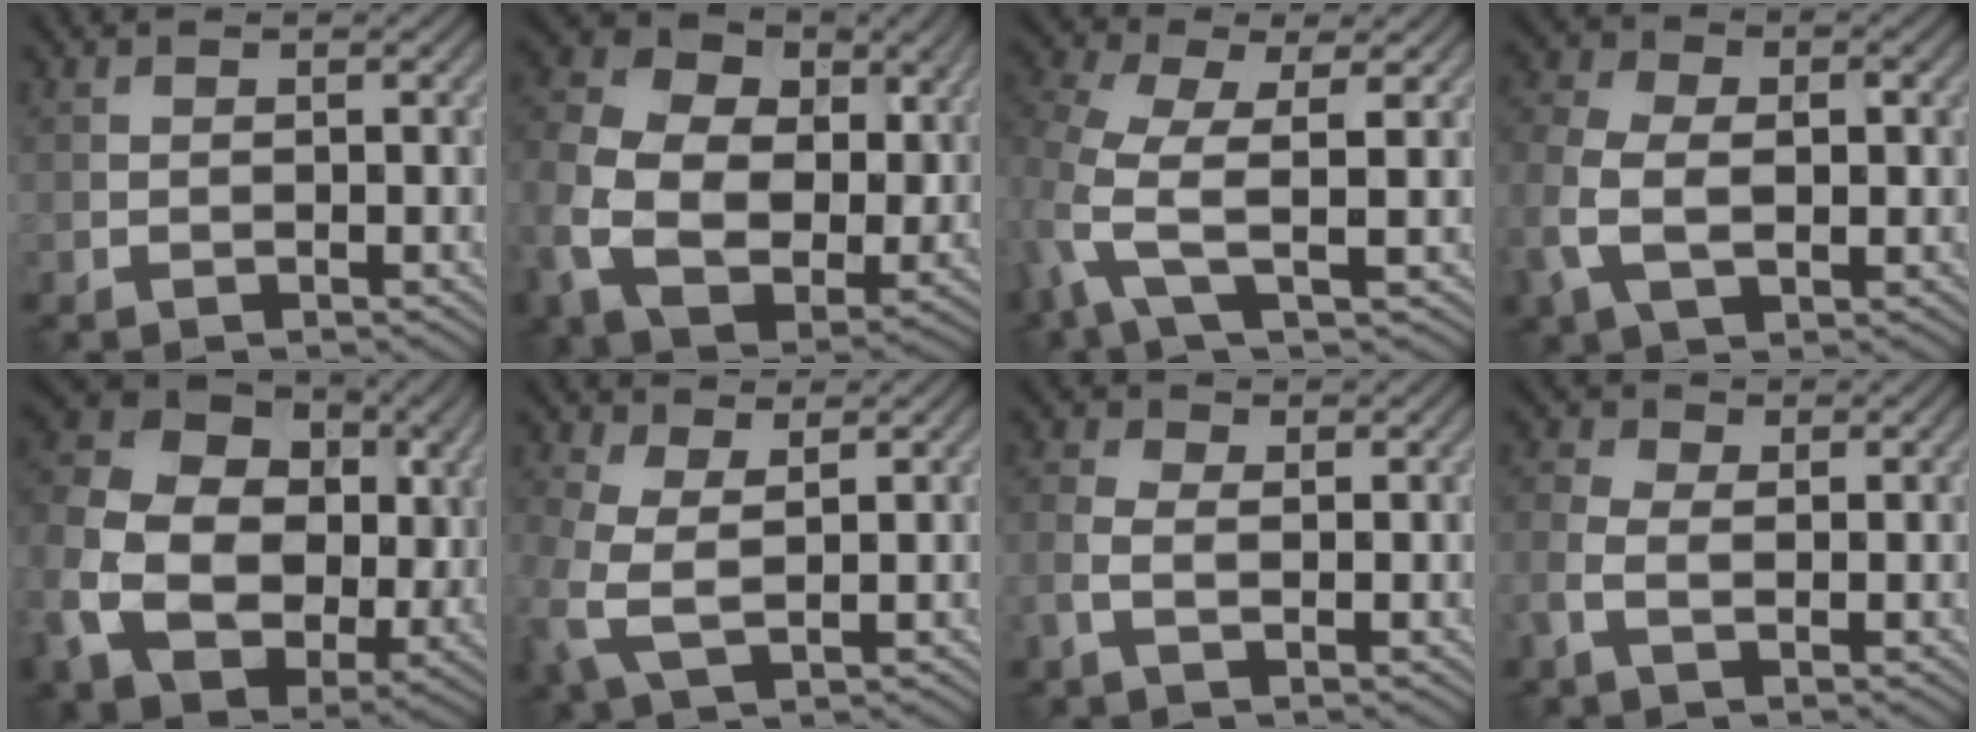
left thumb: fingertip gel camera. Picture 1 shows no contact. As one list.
[{"total": 14.1, "force": [1.2, 11.0, 8.7], "torque": [-0.225, -0.006, 0.023]}, {"total": 6.3, "force": [0.7, 2.2, 5.9], "torque": [-0.142, 0.002, 0.005]}, {"total": 8.3, "force": [-1.2, 5.4, 6.1], "torque": [-0.153, -0.003, -0.025]}, {"total": 16.1, "force": [-0.7, 12.7, 9.8], "torque": [-0.244, -0.012, -0.013]}, {"total": 6.0, "force": [0.2, 3.4, 4.9], "torque": [-0.147, -0.004, 0.004]}, {"total": 2.7, "force": [-0.1, 1.5, 2.2], "torque": [-0.062, 0.005, -0.007]}, {"total": 3.2, "force": [-0.2, 1.9, 2.6], "torque": [-0.073, 0.005, -0.012]}]